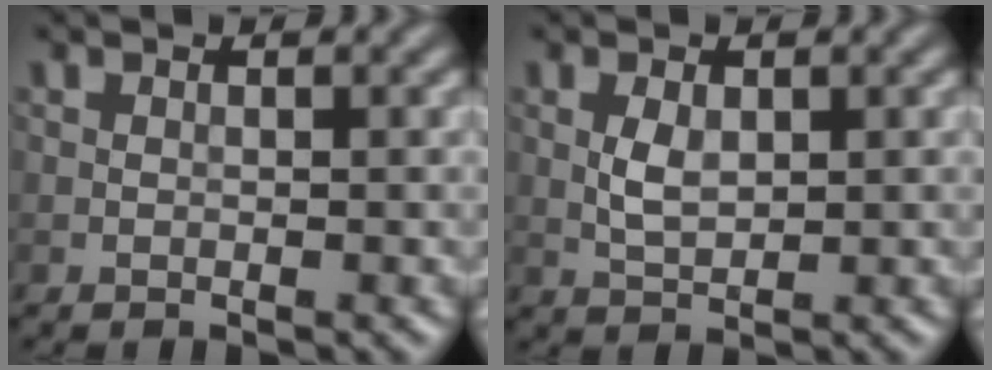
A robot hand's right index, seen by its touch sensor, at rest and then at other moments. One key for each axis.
{"total": 2.1, "fx": 0.3, "fy": 1.2, "fz": 1.7, "tx": -0.037, "ty": 0.000, "tz": 0.008}